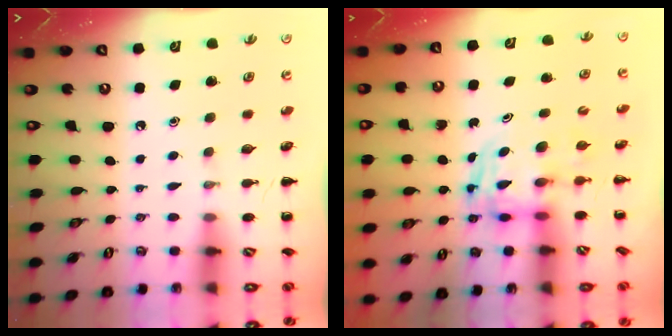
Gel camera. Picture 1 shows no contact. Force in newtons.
{"total": 2.6, "press": 2.6, "slide": 0.2}